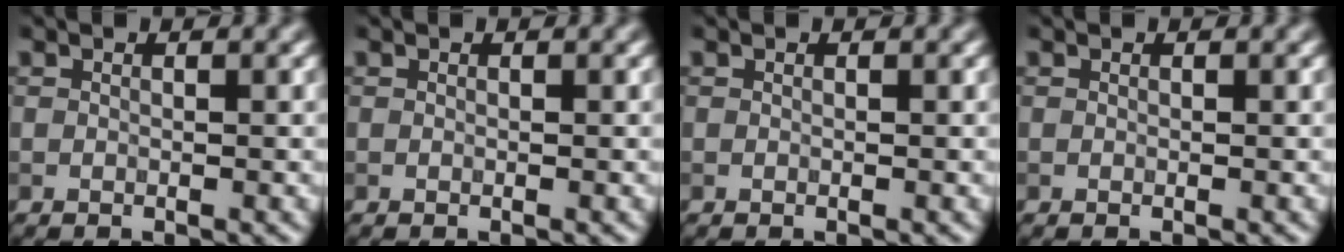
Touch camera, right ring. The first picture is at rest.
{"total": 0.0}
{"total": 0.0}
{"total": 0.0}